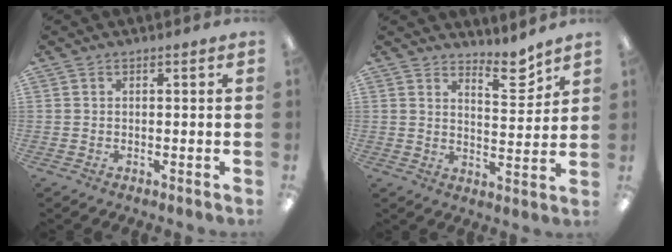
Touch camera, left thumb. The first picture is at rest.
{"total": 7.6, "force": [6.2, 1.9, 4.0], "torque": [-0.038, -0.048, 0.099]}